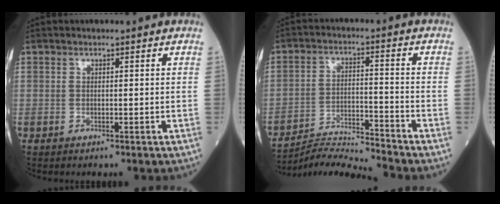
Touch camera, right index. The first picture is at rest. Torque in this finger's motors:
{"motor_torque": [-0.34, -0.78, 0.12, 0.00]}